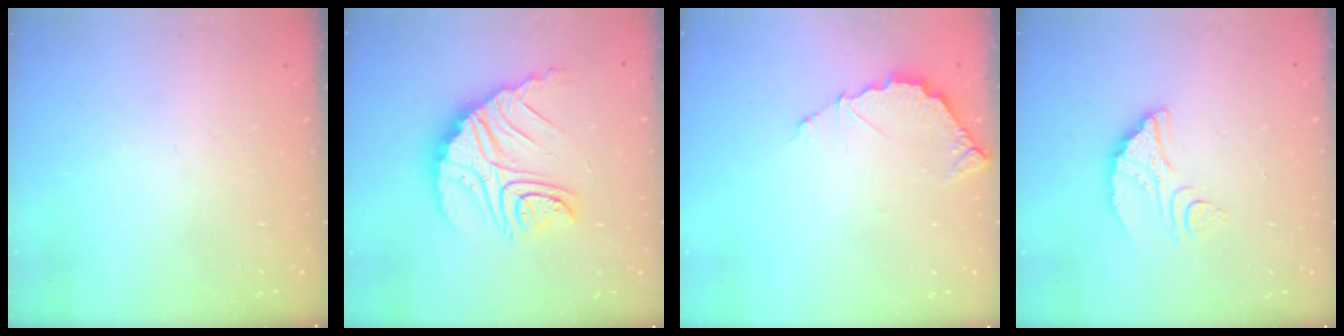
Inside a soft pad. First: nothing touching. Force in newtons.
{"total": 16.4, "press": 16.3, "slide": 1.7}
{"total": 6.9, "press": 6.9, "slide": 0.4}
{"total": 6.5, "press": 6.4, "slide": 0.6}